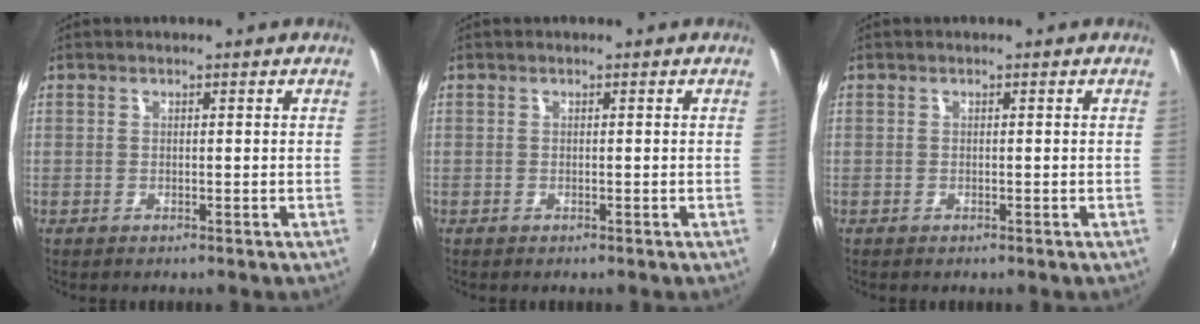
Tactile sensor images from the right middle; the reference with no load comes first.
{"total": 0.0}
{"total": 0.0}